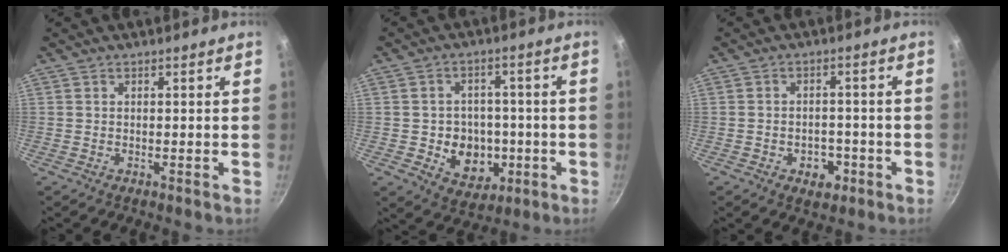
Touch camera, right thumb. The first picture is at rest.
{"total": 10.1, "force": [-2.2, 8.4, 5.1], "torque": [-0.033, 0.013, -0.020]}
{"total": 5.2, "force": [-2.2, 3.6, 3.0], "torque": [-0.024, 0.015, -0.026]}